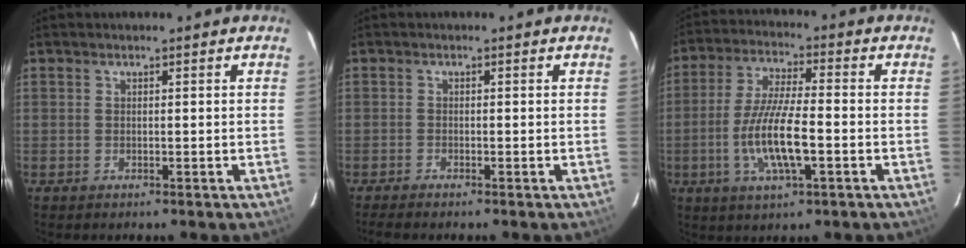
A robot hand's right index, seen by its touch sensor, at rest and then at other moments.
{"total": 2.3, "force": [-2.1, 0.1, 1.0], "torque": [-0.029, -0.007, -0.038]}
{"total": 11.5, "force": [-3.2, 2.5, 10.8], "torque": [-0.217, -0.008, -0.060]}